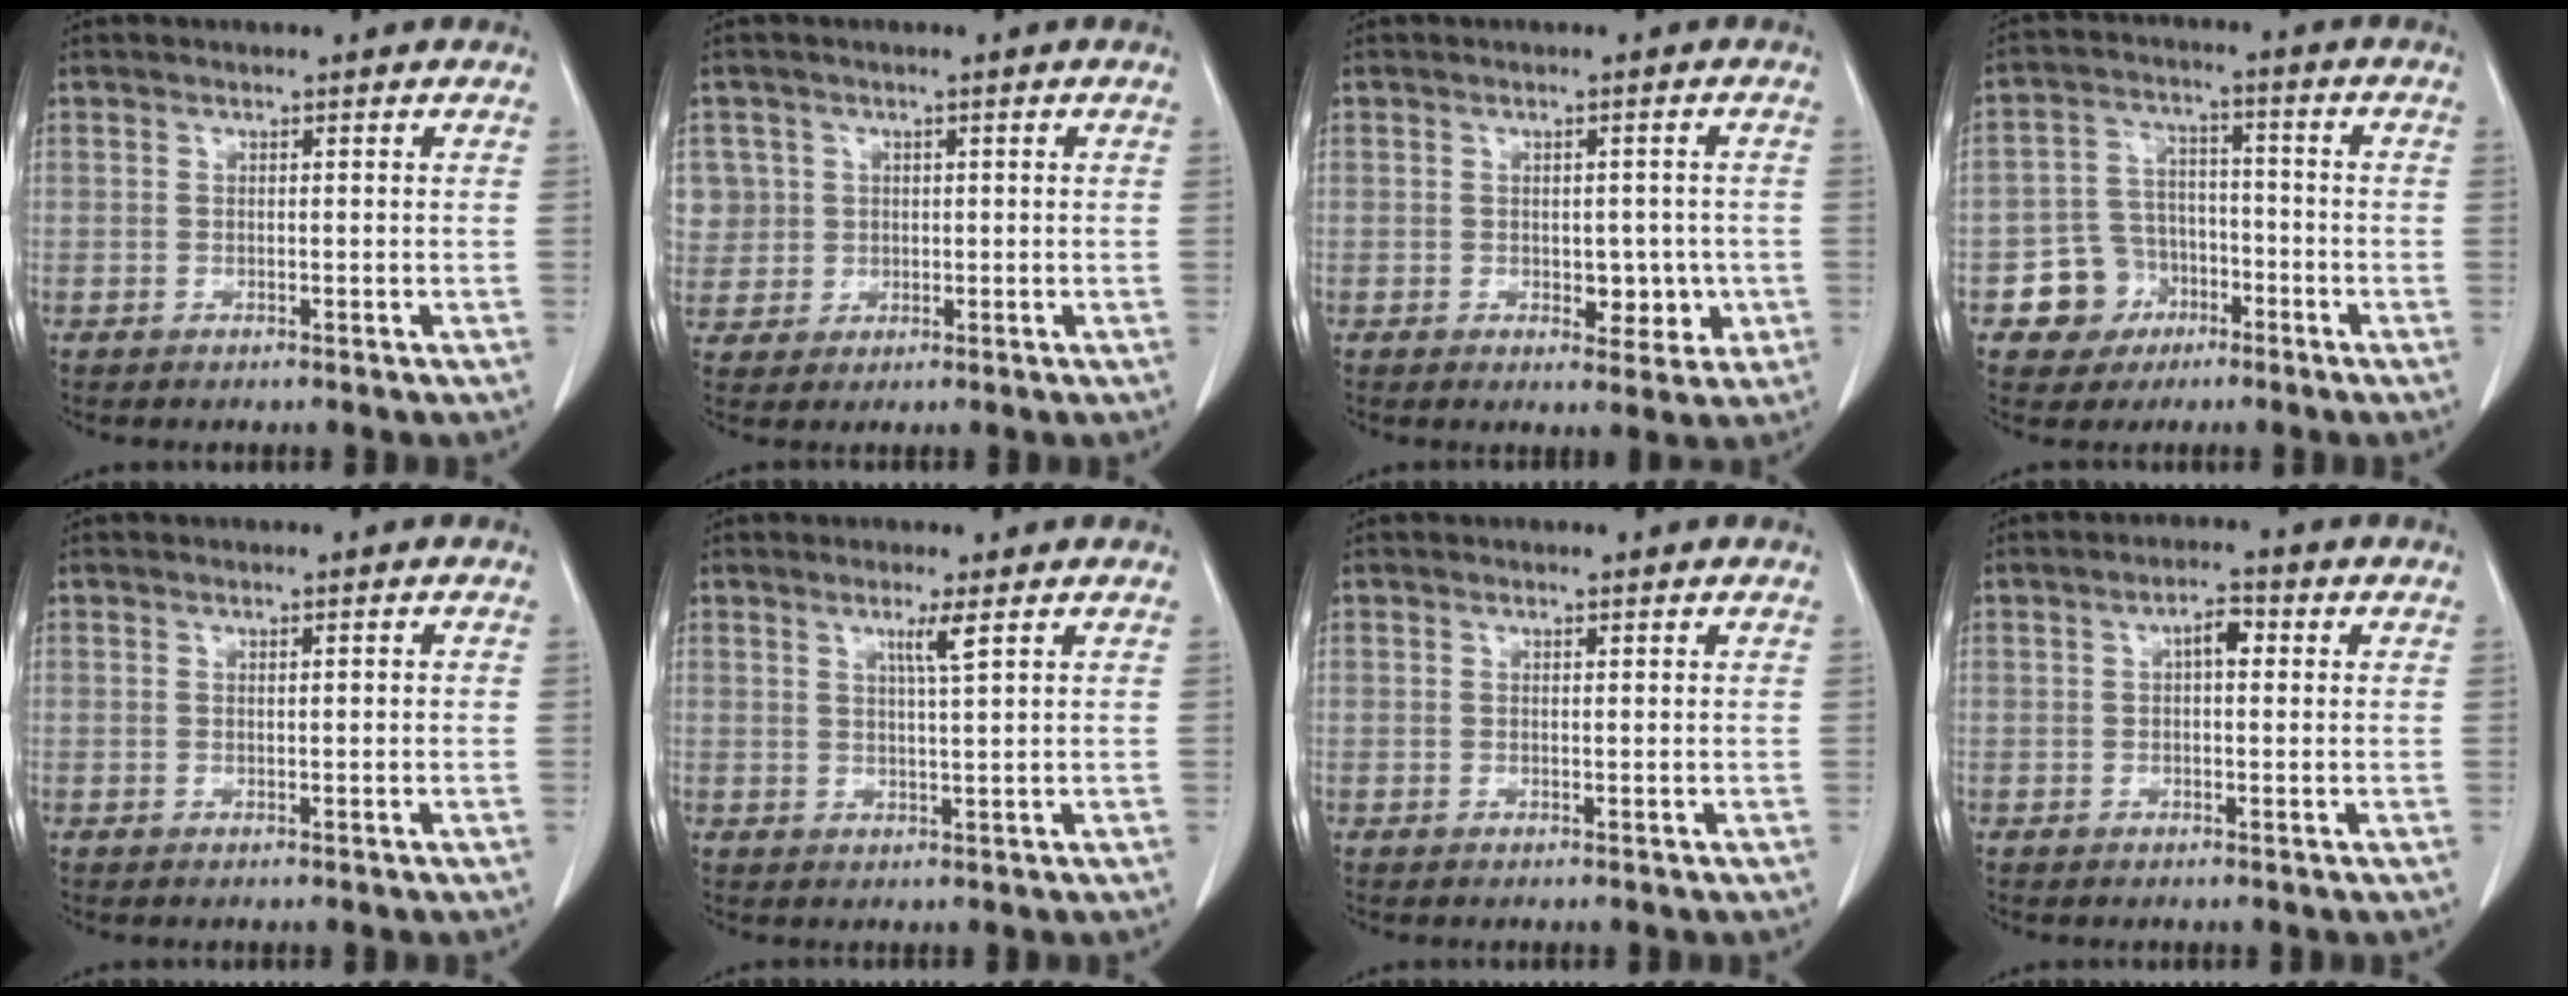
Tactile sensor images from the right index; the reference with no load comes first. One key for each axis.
{"total": 6.8, "fx": 1.8, "fy": 6.6, "fz": 0.3, "tx": -0.014, "ty": 0.022, "tz": 0.053}
{"total": 4.7, "fx": -0.7, "fy": 2.9, "fz": 3.6, "tx": -0.035, "ty": 0.003, "tz": -0.001}
{"total": 7.9, "fx": -3.6, "fy": 6.9, "fz": 1.3, "tx": -0.018, "ty": 0.020, "tz": -0.052}
{"total": 0.7, "fx": 0.1, "fy": 0.1, "fz": 0.7, "tx": -0.014, "ty": 0.003, "tz": 0.004}
{"total": 2.8, "fx": 1.5, "fy": -0.6, "fz": 2.3, "tx": -0.043, "ty": -0.006, "tz": 0.027}
{"total": 0.0}
{"total": 3.0, "fx": 0.7, "fy": 1.3, "fz": 2.7, "tx": -0.043, "ty": 0.014, "tz": 0.009}